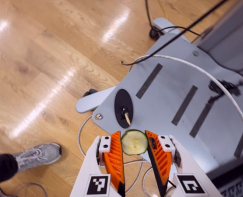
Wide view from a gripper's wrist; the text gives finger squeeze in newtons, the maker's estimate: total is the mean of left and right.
{"total": 7.3, "left": 7.0, "right": 7.5}